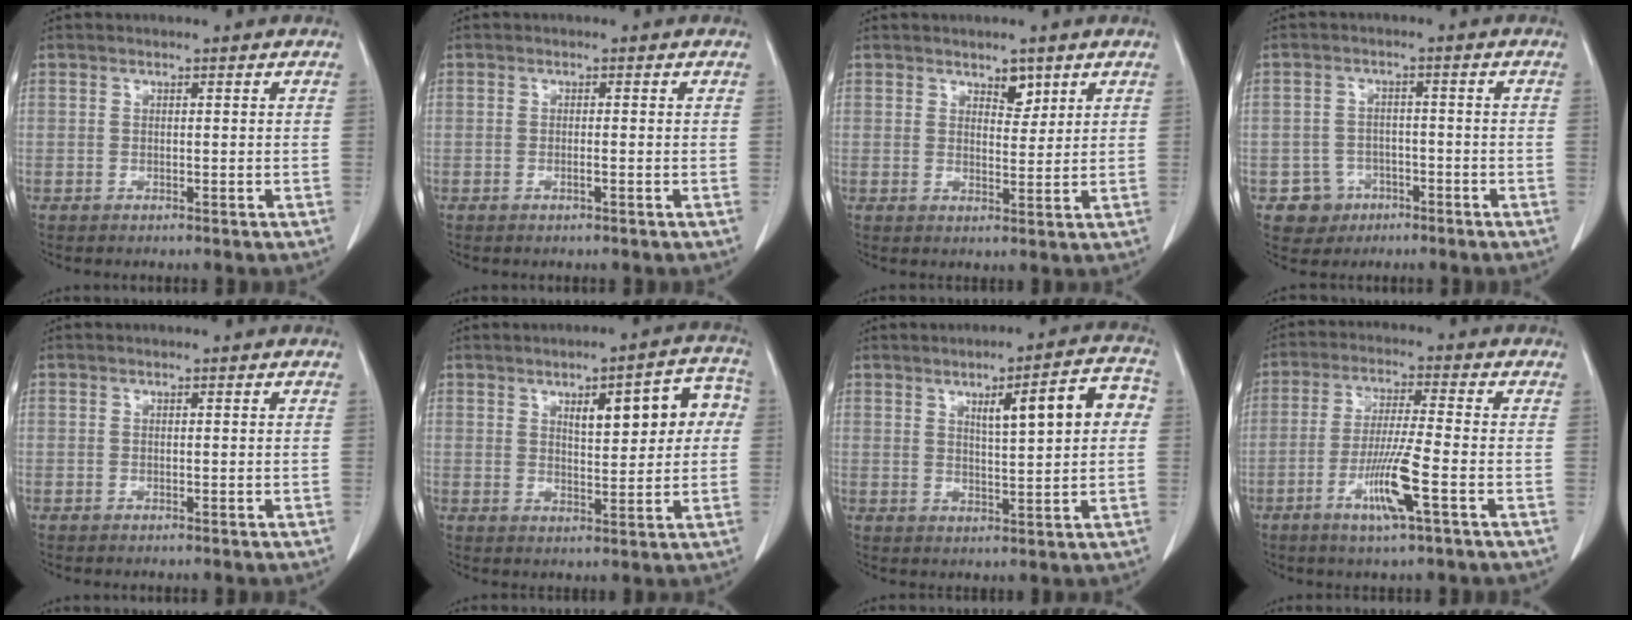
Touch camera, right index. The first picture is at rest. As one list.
[{"total": 0.8, "force": [-0.4, 0.0, 0.7], "torque": [-0.017, 0.000, -0.005]}, {"total": 2.9, "force": [2.0, 1.5, 1.5], "torque": [-0.018, -0.004, 0.034]}, {"total": 4.6, "force": [-2.3, 4.0, 0.1], "torque": [0.001, 0.013, -0.031]}, {"total": 0.0}, {"total": 9.8, "force": [2.5, 3.3, 8.9], "torque": [-0.110, 0.028, 0.036]}, {"total": 9.2, "force": [2.2, 1.6, 8.7], "torque": [-0.122, 0.020, 0.033]}, {"total": 8.7, "force": [-3.5, -0.3, 8.0], "torque": [-0.155, -0.014, -0.066]}]